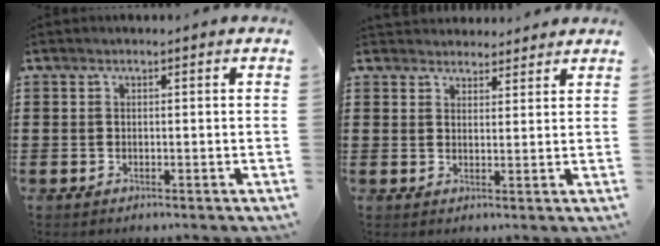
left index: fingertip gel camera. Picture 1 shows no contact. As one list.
[{"total": 3.0, "force": [2.9, 0.9, -0.3], "torque": [-0.004, -0.006, 0.056]}]